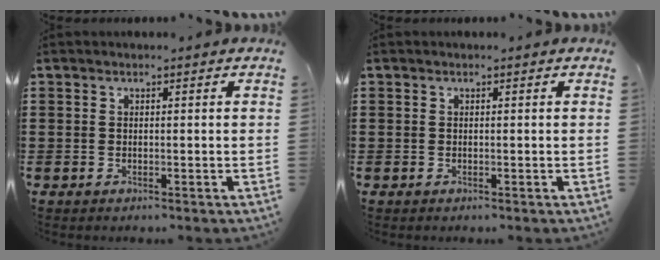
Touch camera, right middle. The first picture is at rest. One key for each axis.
{"total": 0.0}